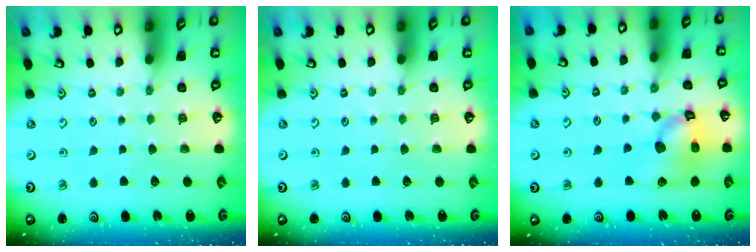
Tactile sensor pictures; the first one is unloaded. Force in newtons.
{"total": 0.0}
{"total": 13.3, "press": 13.2, "slide": 1.8}